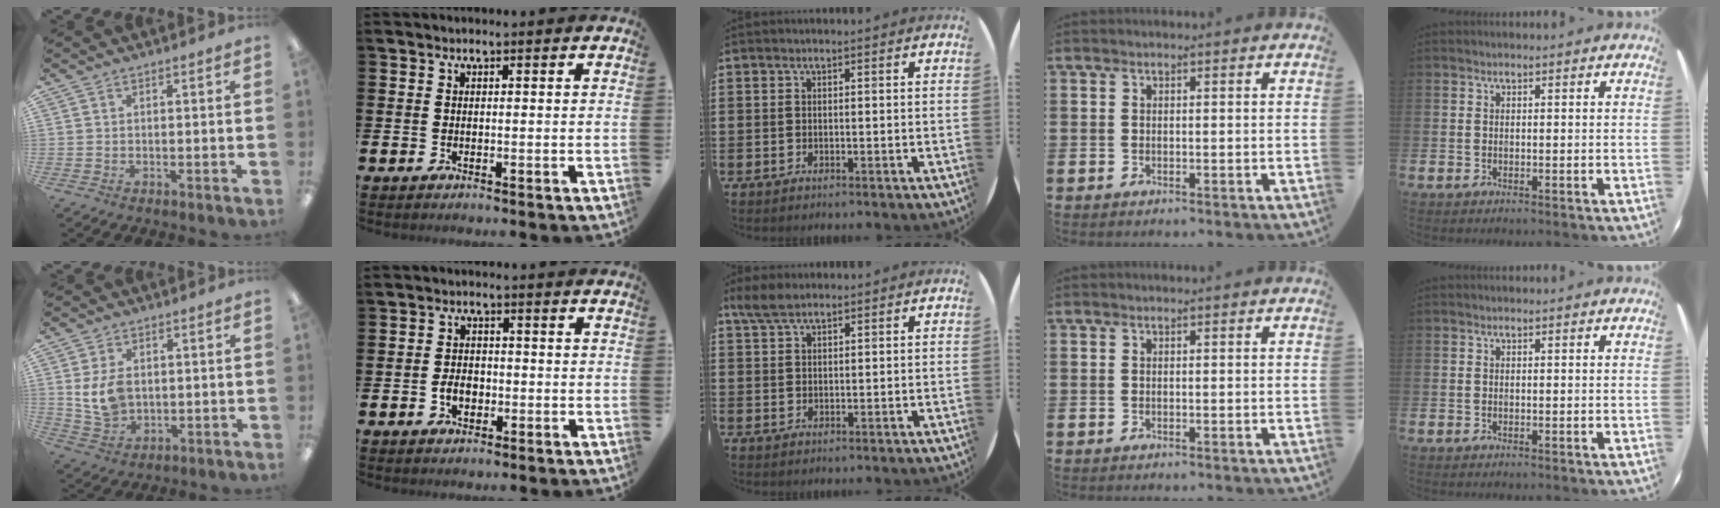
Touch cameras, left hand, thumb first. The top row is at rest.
{"thumb": {"total": 8.0, "force": [1.5, 5.8, 5.4], "torque": [-0.107, -0.001, 0.029]}, "index": {"total": 2.8, "force": [-0.9, 1.9, 1.8], "torque": [-0.022, -0.001, -0.022]}, "middle": {"total": 3.5, "force": [2.7, 1.2, 1.9], "torque": [-0.035, 0.003, 0.049]}}